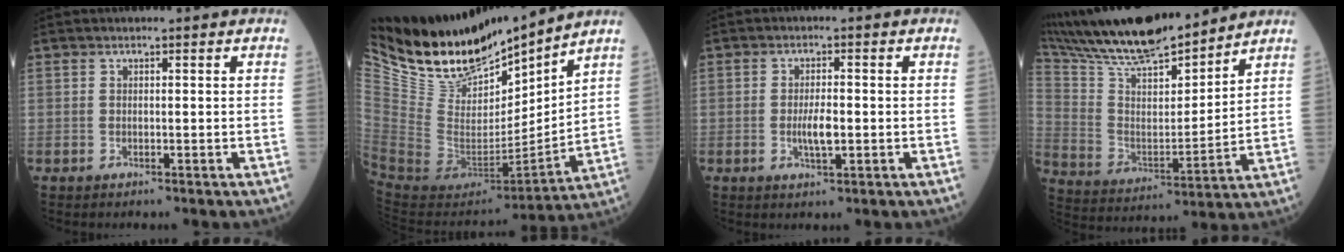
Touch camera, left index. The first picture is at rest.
{"total": 16.9, "force": [15.9, 3.9, 4.2], "torque": [-0.098, -0.031, 0.303]}
{"total": 3.2, "force": [-0.8, 0.7, 3.0], "torque": [-0.059, -0.005, -0.014]}
{"total": 19.3, "force": [17.2, 3.2, 8.3], "torque": [-0.160, 0.003, 0.304]}